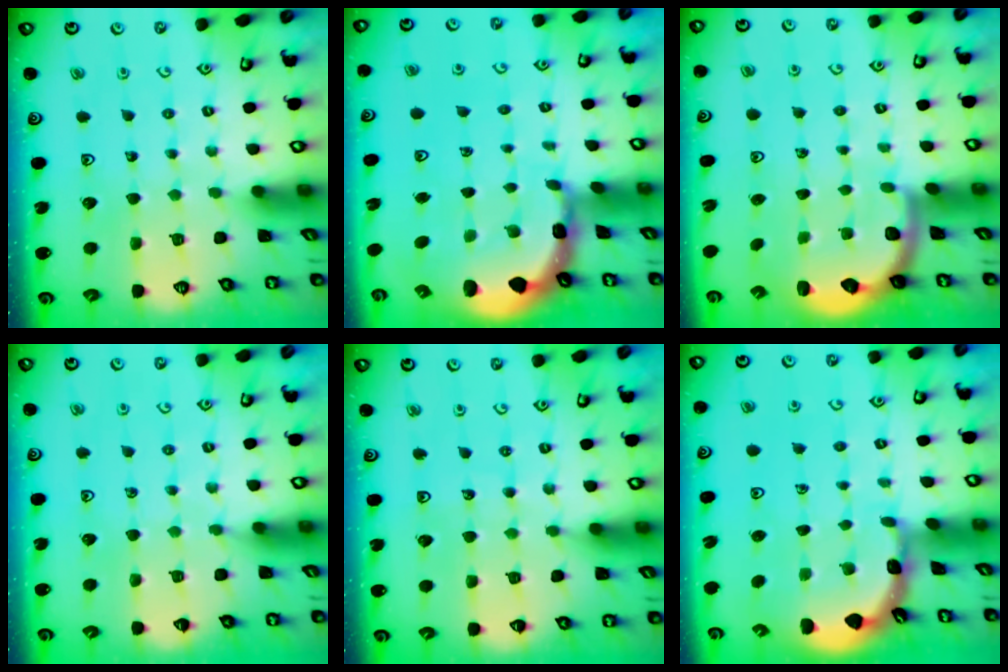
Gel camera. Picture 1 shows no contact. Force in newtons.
{"total": 2.5, "press": 2.4, "slide": 0.9}
{"total": 2.3, "press": 2.0, "slide": 1.2}
{"total": 2.7, "press": 2.7, "slide": 0.4}
{"total": 2.9, "press": 2.1, "slide": 2.1}
{"total": 1.8, "press": 1.8, "slide": 0.1}